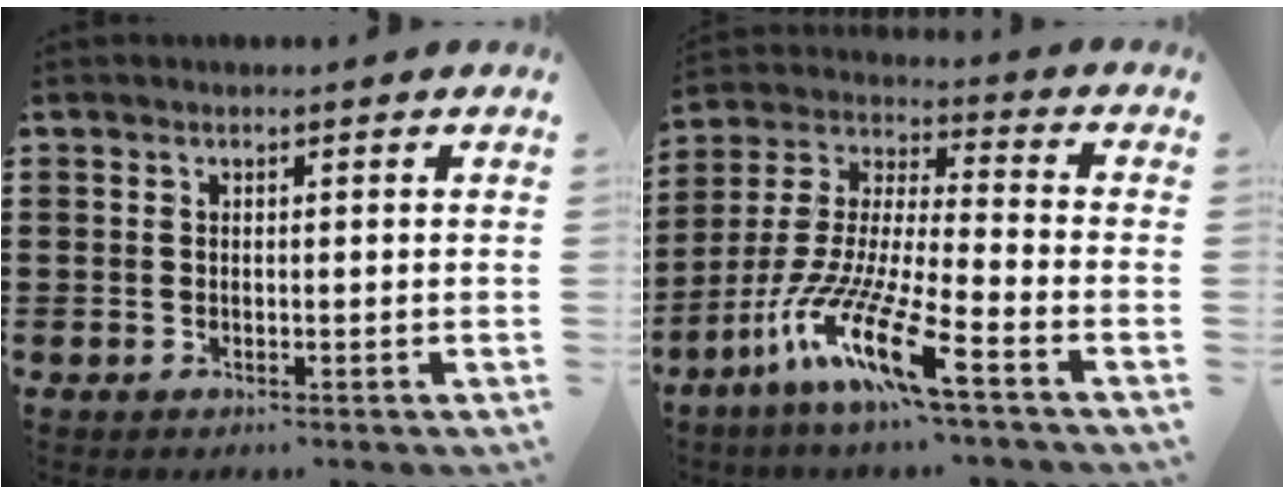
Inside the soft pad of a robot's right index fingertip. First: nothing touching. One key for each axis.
{"total": 13.1, "fx": -8.9, "fy": 0.7, "fz": 9.6, "tx": -0.218, "ty": -0.012, "tz": -0.178}